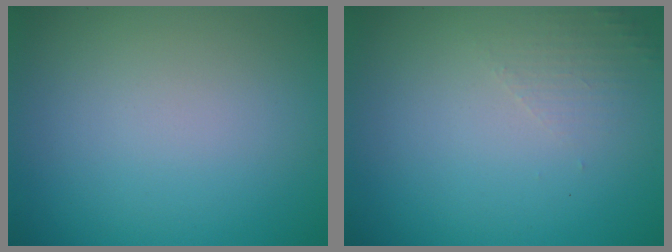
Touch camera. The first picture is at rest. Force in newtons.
{"total": 1.3, "press": 1.2, "slide": 0.4}